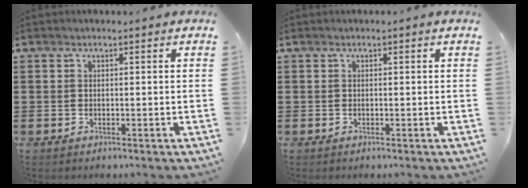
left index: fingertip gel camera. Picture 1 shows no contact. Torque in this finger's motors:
{"motor_torque": [-1.26, -0.88, -0.68, -0.21]}